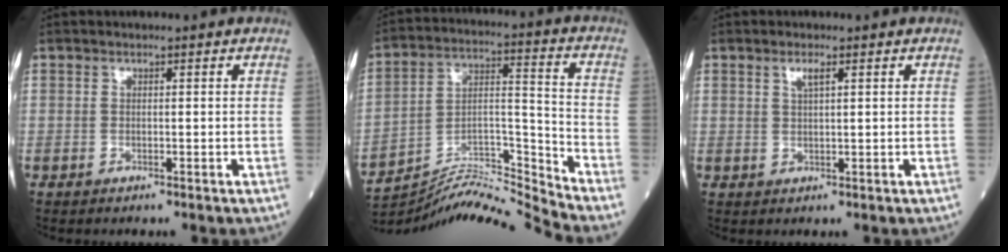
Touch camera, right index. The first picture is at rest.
{"total": 14.7, "force": [-14.3, -3.4, 1.1], "torque": [-0.021, 0.042, -0.251]}
{"total": 1.9, "force": [1.0, 0.3, 1.6], "torque": [-0.034, 0.002, 0.020]}